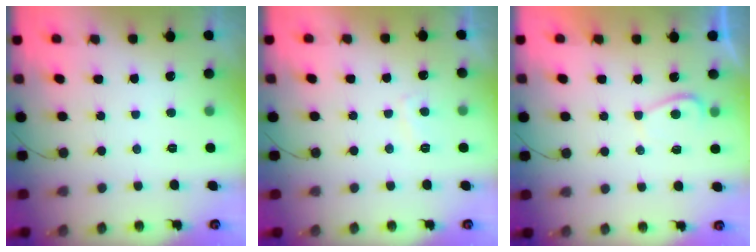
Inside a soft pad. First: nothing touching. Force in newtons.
{"total": 3.0, "press": 2.9, "slide": 0.8}
{"total": 2.3, "press": 2.2, "slide": 0.8}